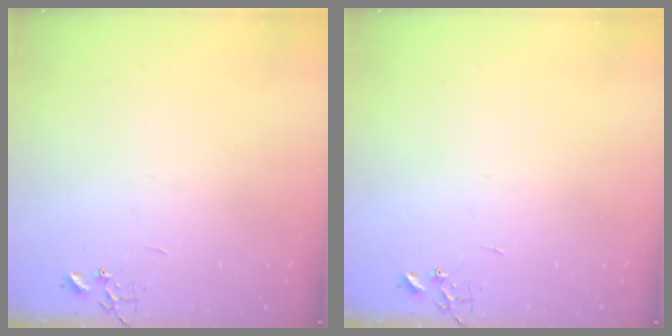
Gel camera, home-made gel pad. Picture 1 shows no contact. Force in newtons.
{"total": 0.0}